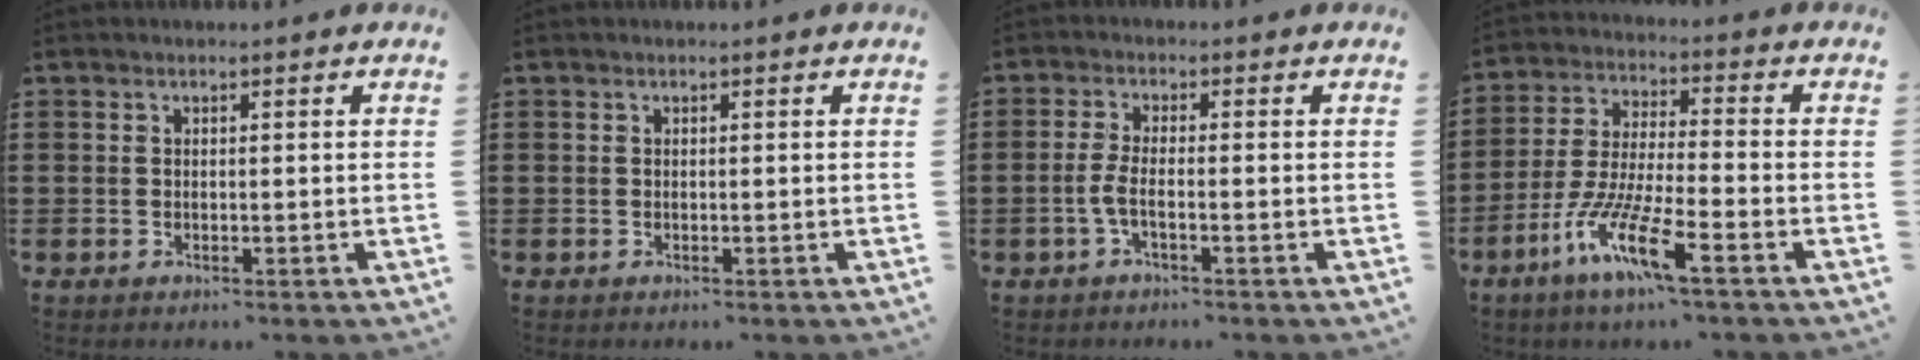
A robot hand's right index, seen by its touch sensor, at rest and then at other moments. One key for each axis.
{"total": 0.0}
{"total": 3.1, "fx": -1.2, "fy": 0.5, "fz": 2.8, "tx": -0.072, "ty": -0.006, "tz": -0.030}
{"total": 10.5, "fx": -6.6, "fy": 1.0, "fz": 8.1, "tx": -0.185, "ty": -0.012, "tz": -0.133}